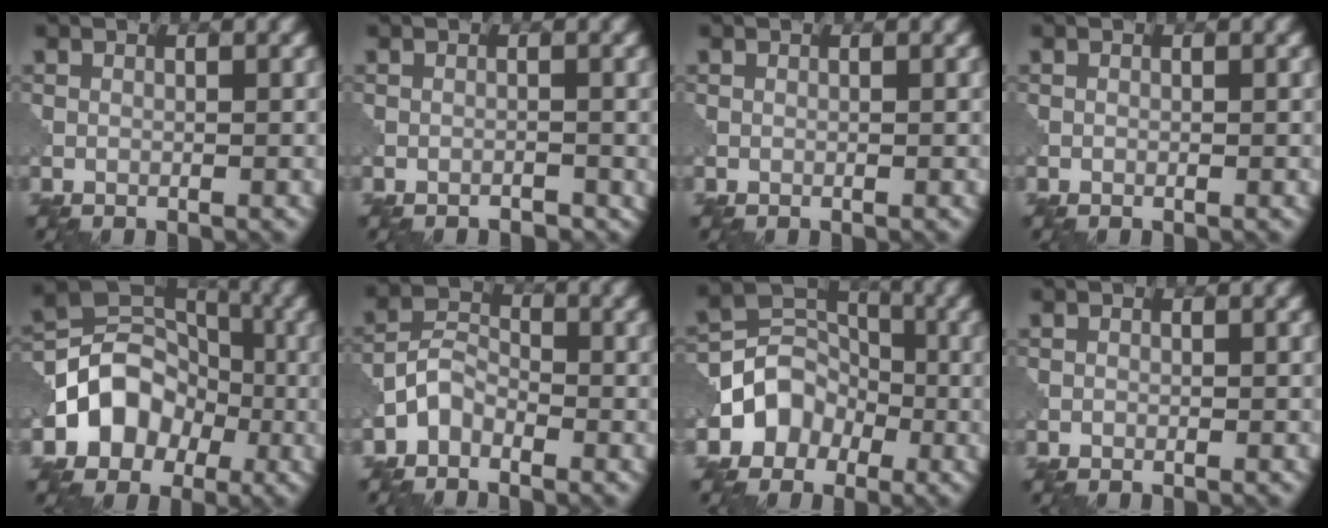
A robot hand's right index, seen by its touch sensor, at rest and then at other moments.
{"total": 0.9, "force": [-0.8, 0.3, 0.2], "torque": [-0.002, -0.002, -0.015]}
{"total": 0.0}
{"total": 0.0}
{"total": 6.6, "force": [-2.2, 5.3, 3.2], "torque": [-0.026, 0.012, -0.047]}
{"total": 2.7, "force": [-1.9, 1.6, 1.1], "torque": [-0.021, 0.015, -0.048]}
{"total": 4.4, "force": [-1.8, 3.7, 1.5], "torque": [0.004, 0.015, -0.041]}
{"total": 0.0}